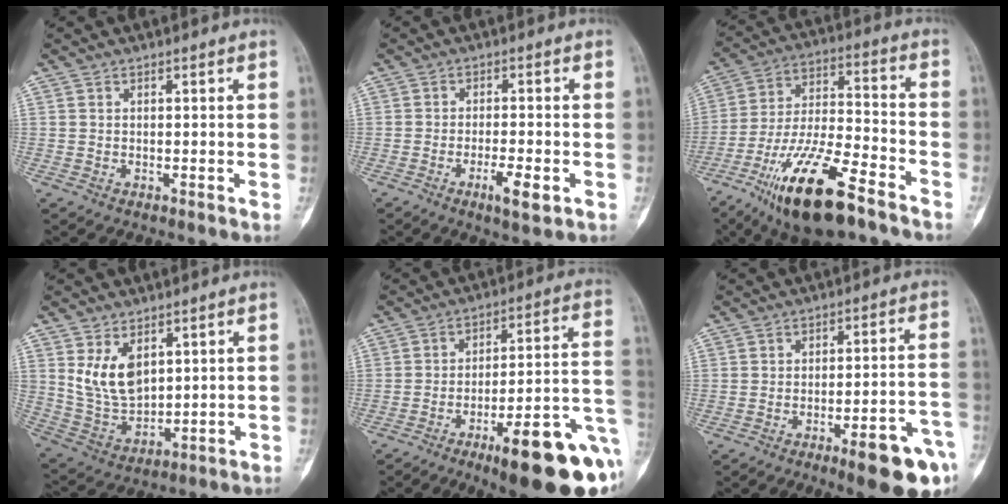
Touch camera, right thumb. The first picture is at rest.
{"total": 5.1, "force": [-2.3, 1.3, 4.4], "torque": [-0.077, 0.003, -0.036]}
{"total": 20.5, "force": [-12.6, 6.1, 15.0], "torque": [-0.299, 0.058, -0.224]}
{"total": 9.9, "force": [3.8, 6.2, 6.7], "torque": [-0.105, -0.025, 0.095]}
{"total": 22.4, "force": [-9.3, 5.6, 19.6], "torque": [-0.213, 0.049, -0.128]}
{"total": 13.6, "force": [-7.0, 2.9, 11.3], "torque": [-0.126, 0.039, -0.086]}